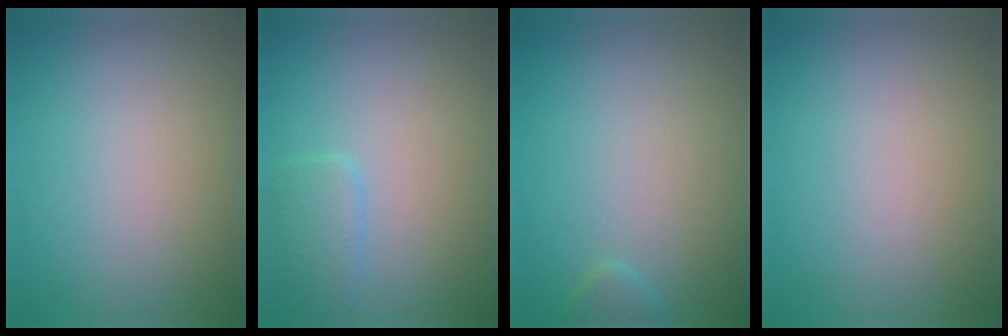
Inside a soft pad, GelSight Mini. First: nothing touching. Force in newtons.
{"total": 1.7, "press": 1.7, "slide": 0.3}
{"total": 0.8, "press": 0.8, "slide": 0.0}
{"total": 0.0}